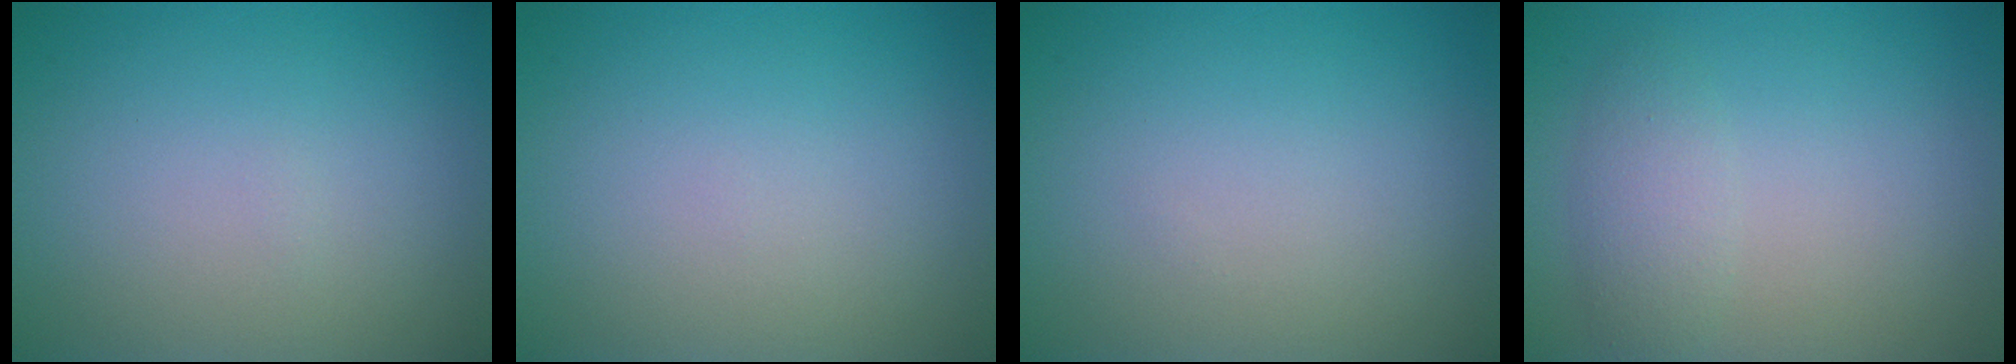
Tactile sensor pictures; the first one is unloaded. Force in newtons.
{"total": 0.0}
{"total": 0.0}
{"total": 2.1, "press": 2.1, "slide": 0.2}